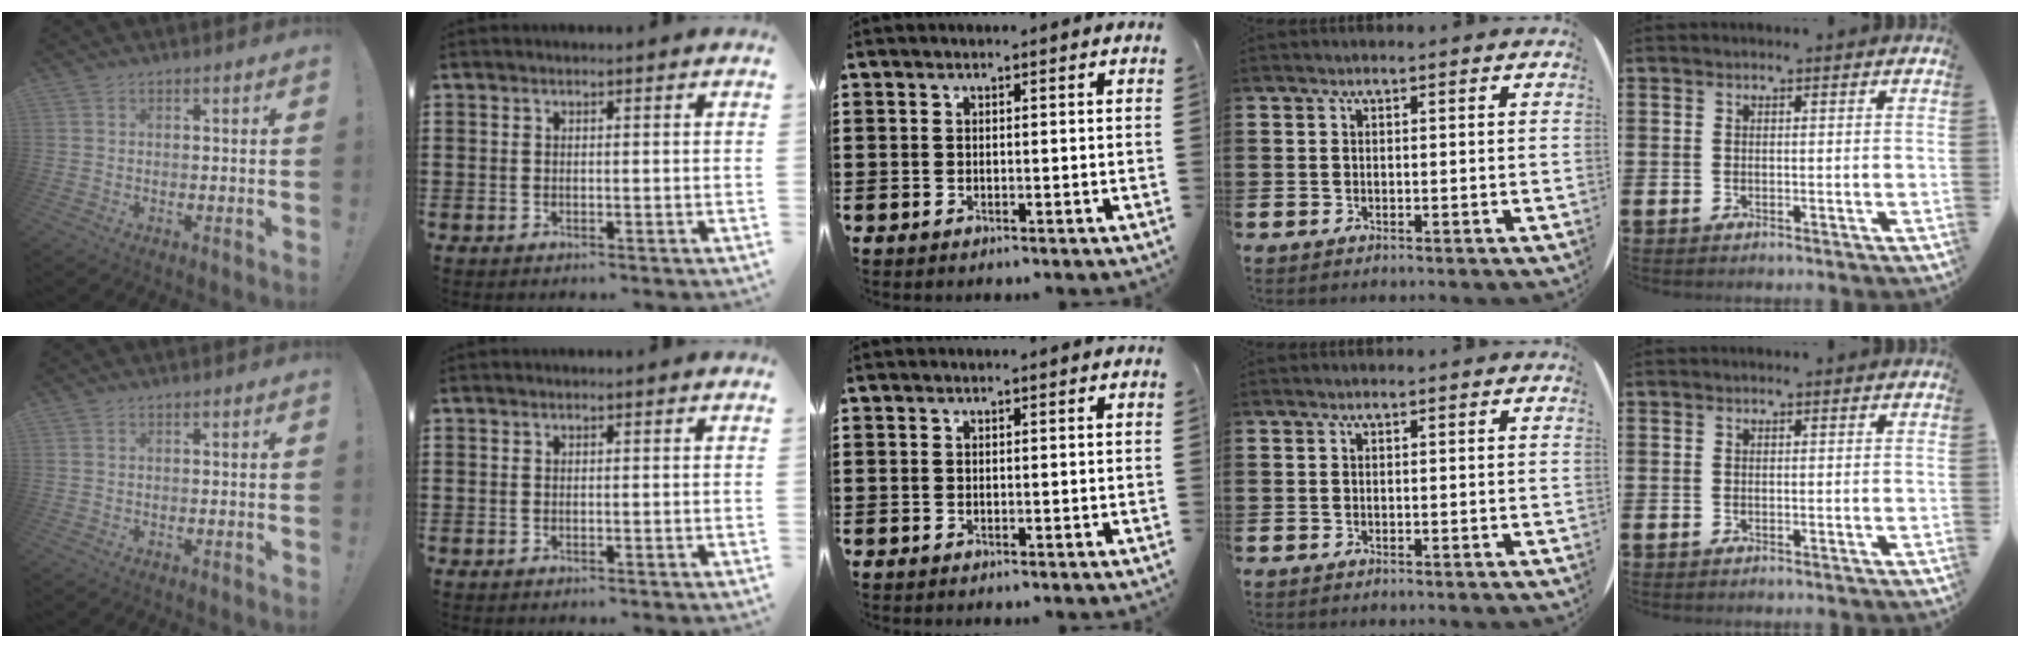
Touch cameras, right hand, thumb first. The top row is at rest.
{}